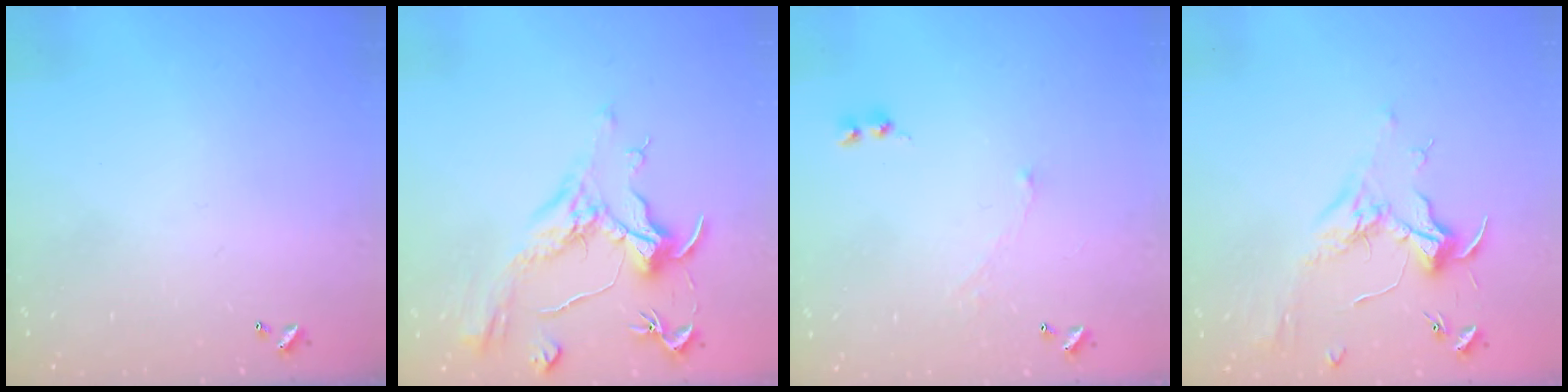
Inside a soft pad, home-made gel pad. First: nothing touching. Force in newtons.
{"total": 1.1, "press": 0.1, "slide": 1.1}
{"total": 2.1, "press": 2.0, "slide": 0.7}
{"total": 1.8, "press": 1.7, "slide": 0.7}